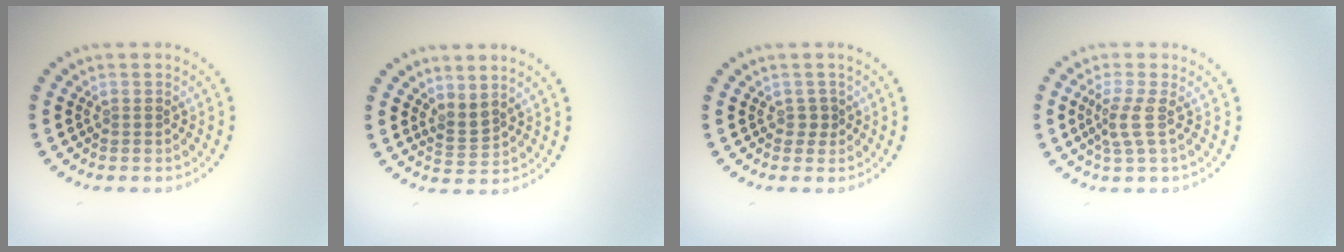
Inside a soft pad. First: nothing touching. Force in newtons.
{"total": 1.8, "press": 1.3, "slide": 1.3}
{"total": 0.9, "press": 0.8, "slide": 0.4}
{"total": 2.3, "press": 1.6, "slide": 1.5}